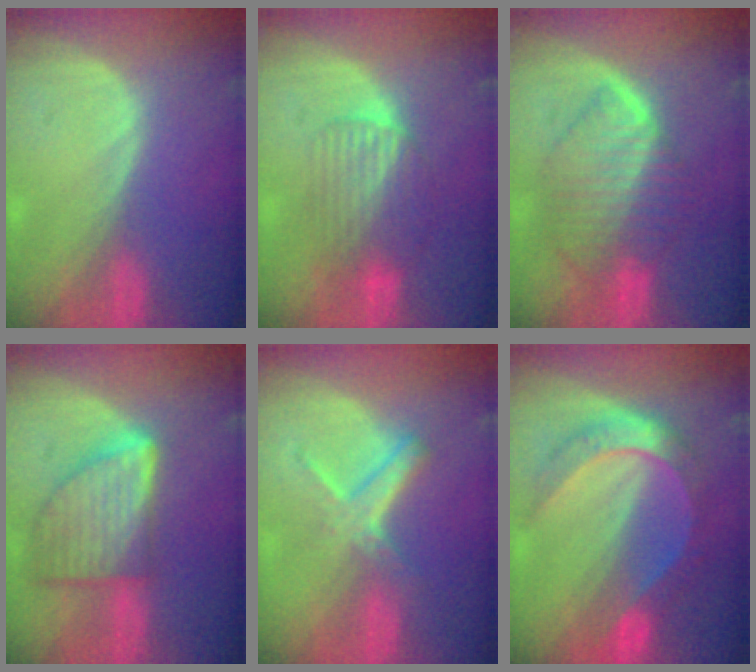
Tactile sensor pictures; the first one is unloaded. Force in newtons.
{"total": 6.6, "press": 6.5, "slide": 1.1}
{"total": 9.3, "press": 9.3, "slide": 0.6}
{"total": 9.3, "press": 9.3, "slide": 0.5}
{"total": 5.8, "press": 5.2, "slide": 2.7}
{"total": 8.3, "press": 8.3, "slide": 0.9}